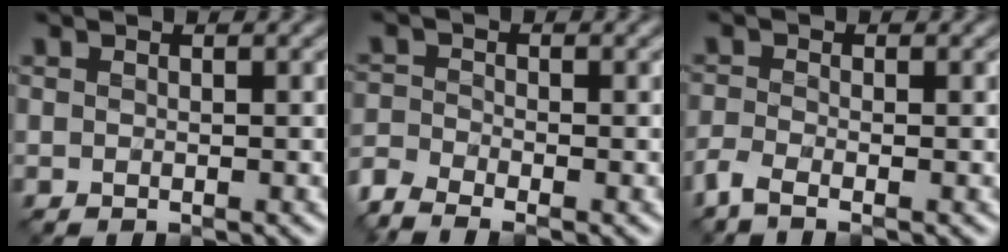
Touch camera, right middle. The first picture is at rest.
{"total": 3.1, "force": [-2.7, 0.9, 1.2], "torque": [-0.035, -0.008, -0.066]}
{"total": 1.9, "force": [-1.5, 0.4, 1.1], "torque": [-0.035, -0.007, -0.042]}